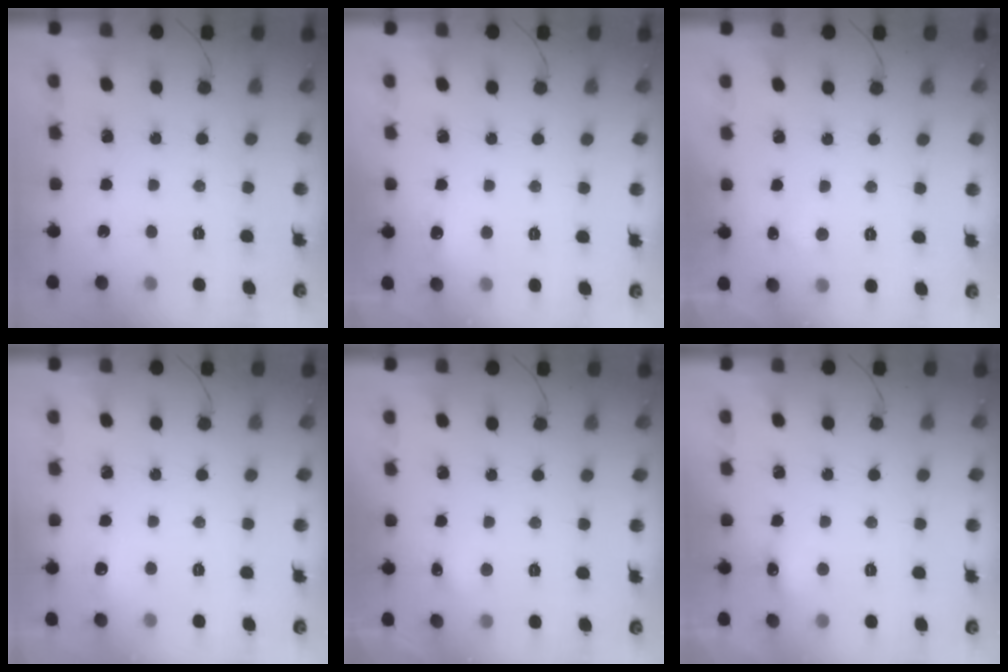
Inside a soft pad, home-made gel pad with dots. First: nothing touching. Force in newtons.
{"total": 6.2, "press": 6.0, "slide": 1.6}
{"total": 4.8, "press": 4.6, "slide": 1.2}
{"total": 4.6, "press": 4.3, "slide": 1.5}
{"total": 4.9, "press": 4.8, "slide": 0.9}
{"total": 5.2, "press": 5.0, "slide": 1.3}